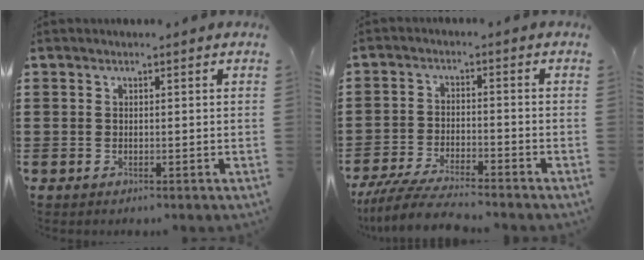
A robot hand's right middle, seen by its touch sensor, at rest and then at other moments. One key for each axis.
{"total": 5.9, "fx": -5.4, "fy": 0.5, "fz": 2.2, "tx": -0.054, "ty": -0.009, "tz": -0.106}